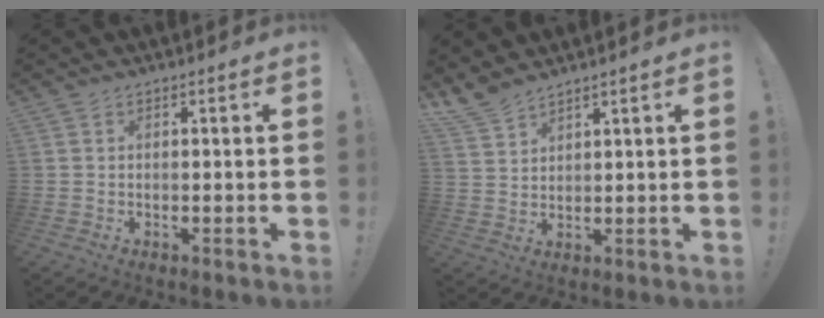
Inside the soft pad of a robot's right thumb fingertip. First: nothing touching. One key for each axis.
{"total": 5.8, "fx": 5.3, "fy": 1.5, "fz": 1.9, "tx": -0.046, "ty": -0.031, "tz": 0.103}